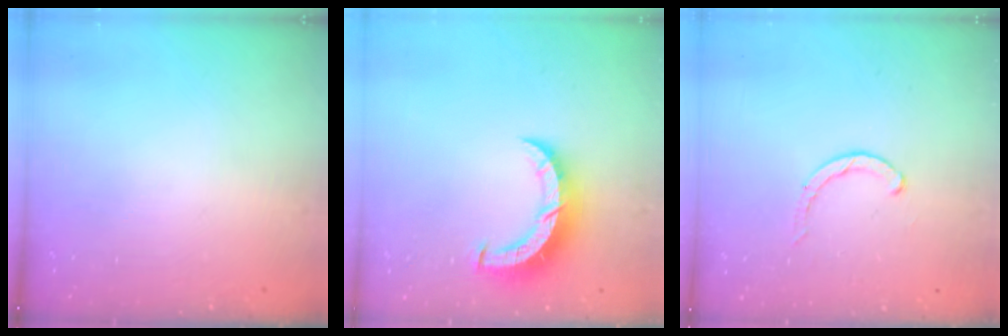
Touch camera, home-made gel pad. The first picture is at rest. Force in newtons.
{"total": 8.4, "press": 8.3, "slide": 1.0}
{"total": 1.9, "press": 1.8, "slide": 0.3}